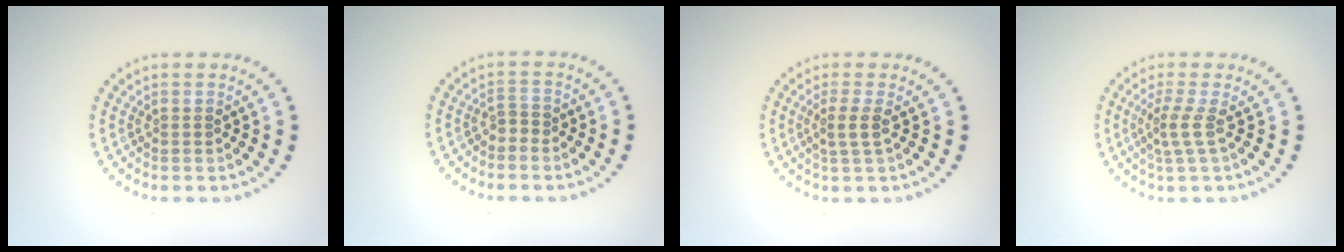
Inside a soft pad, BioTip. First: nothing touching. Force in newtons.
{"total": 0.9, "press": 0.7, "slide": 0.5}
{"total": 1.8, "press": 1.4, "slide": 1.1}
{"total": 2.0, "press": 1.3, "slide": 1.5}